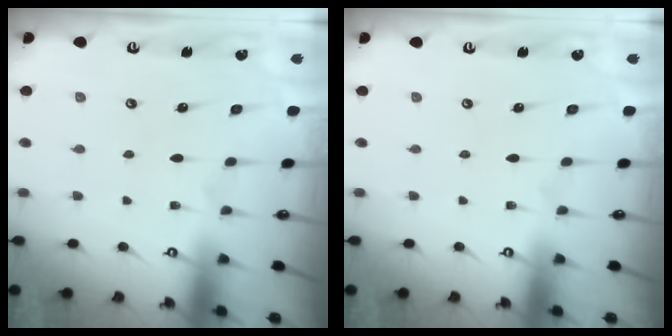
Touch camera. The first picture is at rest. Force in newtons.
{"total": 0.0}